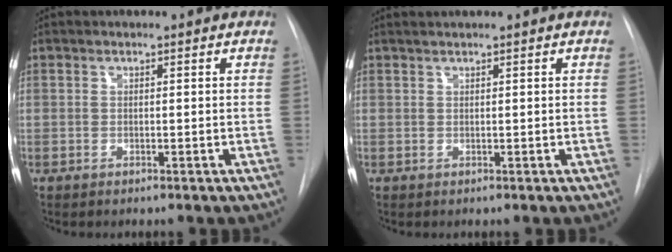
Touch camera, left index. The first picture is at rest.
{"total": 1.5, "force": [1.3, -0.4, 0.6], "torque": [-0.010, 0.012, 0.029]}